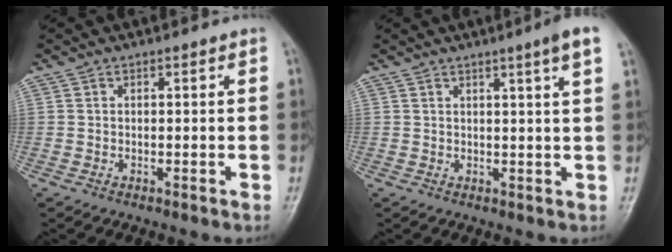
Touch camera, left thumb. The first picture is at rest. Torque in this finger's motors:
{"motor_torque": [1.38, 0.45, 0.76, -0.88, 0.03]}